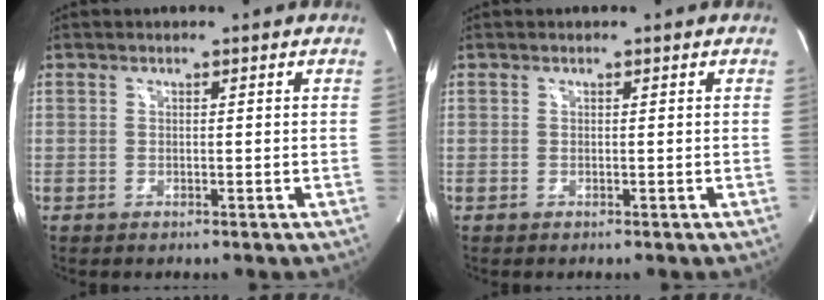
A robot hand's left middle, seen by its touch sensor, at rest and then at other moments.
{"total": 0.0}